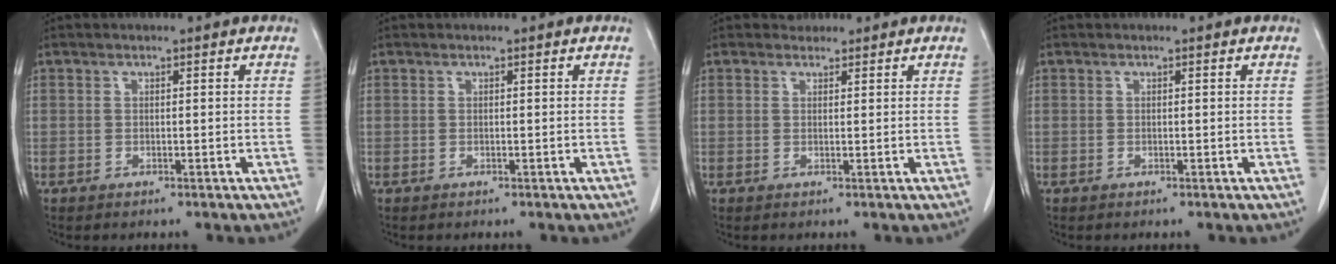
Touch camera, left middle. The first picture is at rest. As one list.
[{"total": 0.0}, {"total": 1.2, "force": [1.0, 0.5, -0.3], "torque": [0.000, 0.005, 0.013]}, {"total": 0.0}]